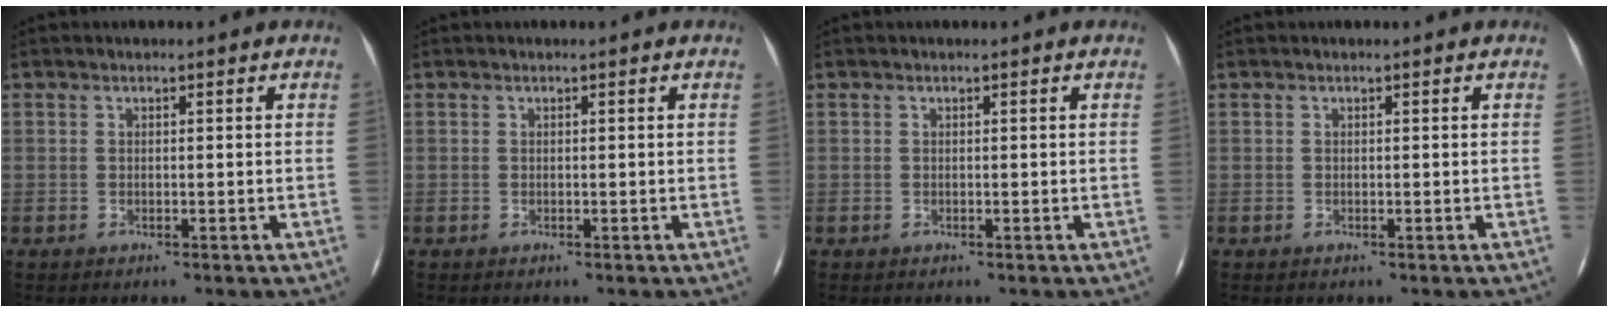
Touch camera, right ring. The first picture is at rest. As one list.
[{"total": 0.0}, {"total": 0.0}, {"total": 0.0}]